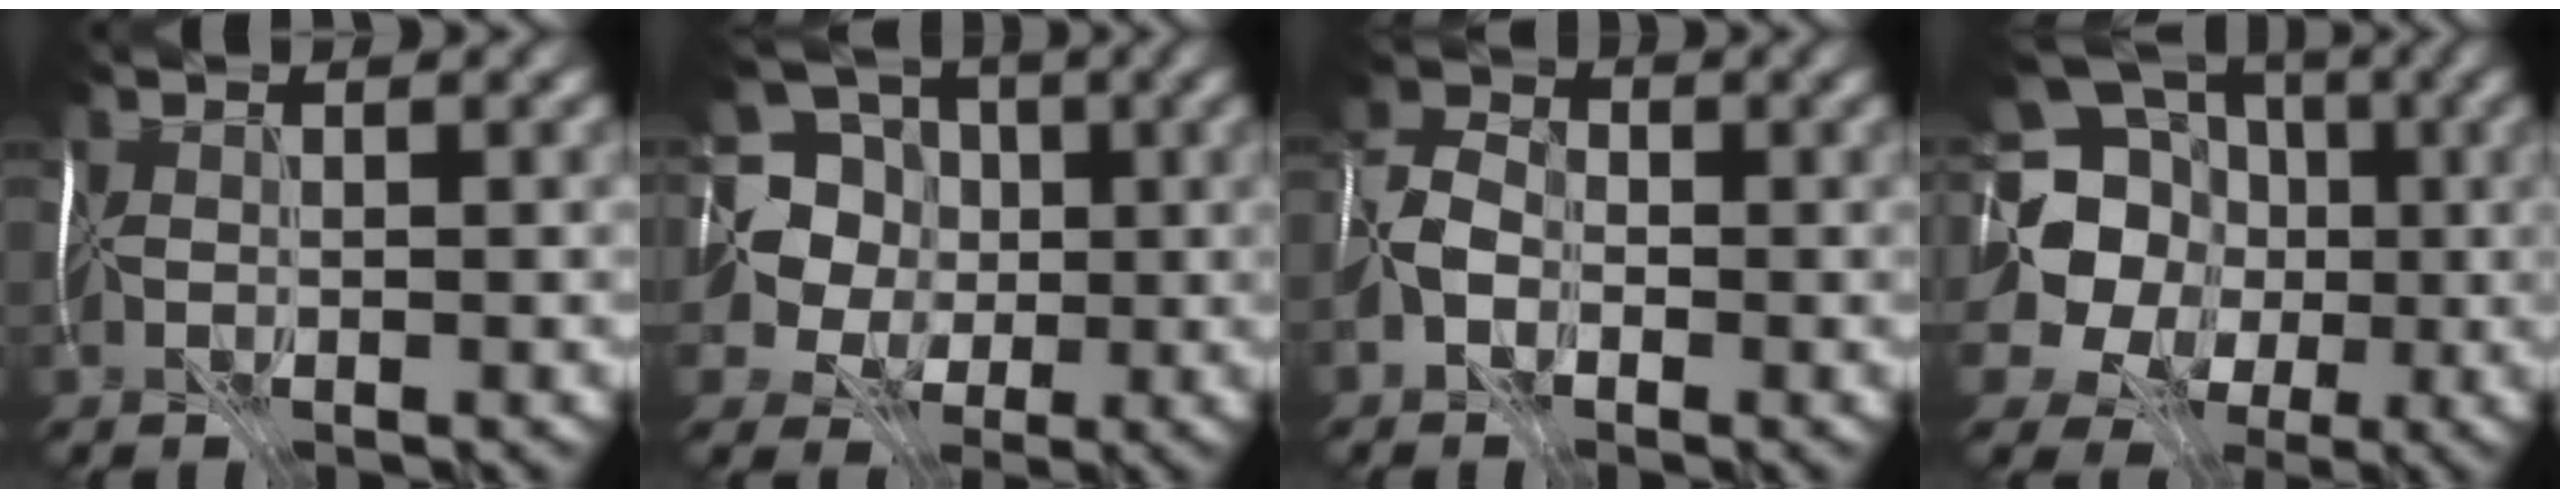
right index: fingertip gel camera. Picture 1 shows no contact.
{"total": 8.7, "force": [1.0, 8.3, 2.5], "torque": [-0.079, 0.034, -0.013]}
{"total": 1.9, "force": [-1.3, 1.3, 0.5], "torque": [-0.008, 0.010, -0.029]}
{"total": 14.4, "force": [2.1, 13.1, 5.7], "torque": [-0.153, 0.033, 0.016]}